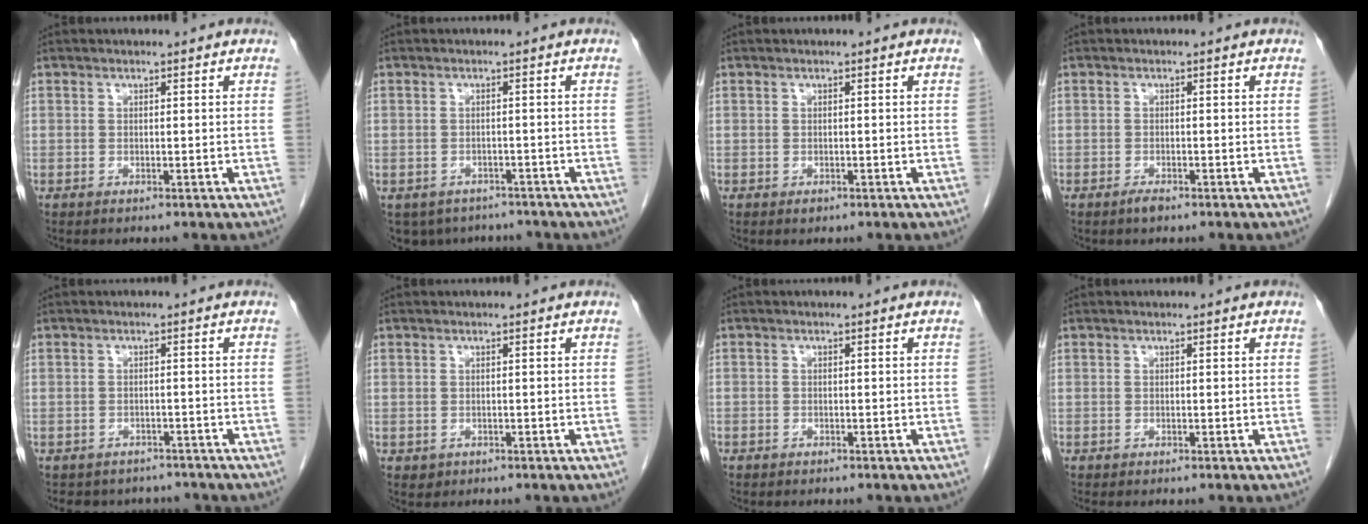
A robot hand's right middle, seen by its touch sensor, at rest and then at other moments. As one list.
[{"total": 7.1, "force": [-5.7, 4.0, 1.1], "torque": [-0.012, 0.002, -0.070]}, {"total": 0.6, "force": [-0.4, 0.4, 0.3], "torque": [-0.004, 0.001, -0.004]}, {"total": 1.3, "force": [-1.0, 0.4, 0.8], "torque": [-0.015, -0.001, -0.015]}, {"total": 6.5, "force": [-5.8, 2.9, 0.5], "torque": [-0.004, 0.010, -0.066]}, {"total": 0.8, "force": [-0.3, 0.7, 0.1], "torque": [-0.004, 0.002, 0.001]}, {"total": 0.9, "force": [-0.7, 0.6, 0.1], "torque": [-0.009, 0.003, -0.012]}, {"total": 0.8, "force": [-0.7, 0.2, 0.3], "torque": [-0.006, -0.001, -0.009]}]